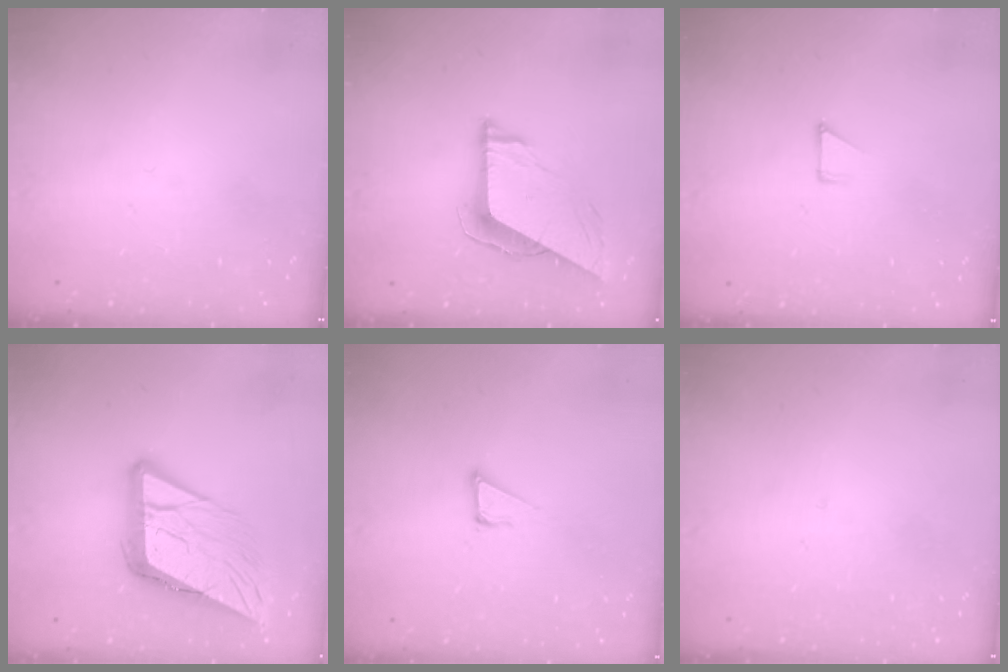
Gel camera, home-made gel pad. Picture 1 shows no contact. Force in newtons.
{"total": 8.9, "press": 8.9, "slide": 1.2}
{"total": 4.8, "press": 4.8, "slide": 0.2}
{"total": 16.4, "press": 16.2, "slide": 2.8}
{"total": 3.9, "press": 3.9, "slide": 0.2}
{"total": 1.7, "press": 1.6, "slide": 0.1}